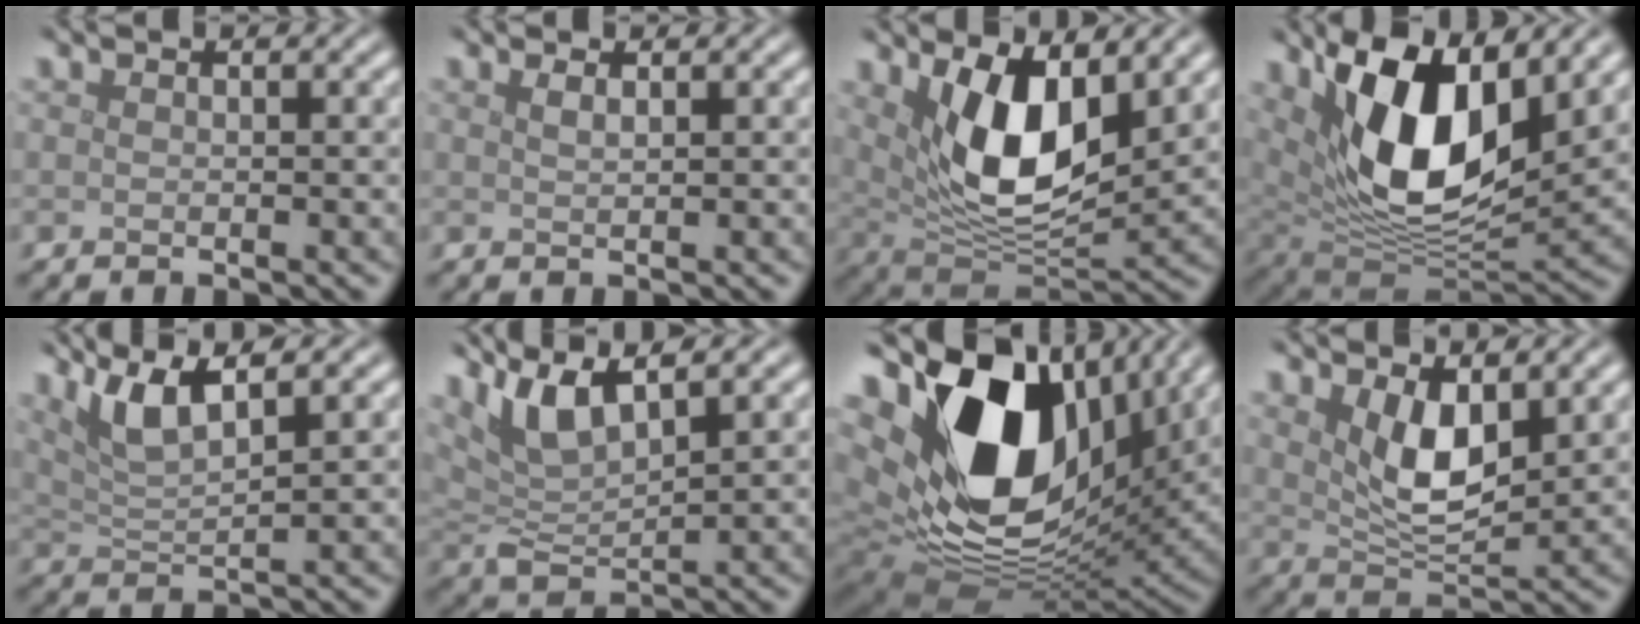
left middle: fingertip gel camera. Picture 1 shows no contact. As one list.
[{"total": 0.9, "force": [0.6, 0.3, 0.6], "torque": [-0.011, -0.001, 0.009]}, {"total": 8.9, "force": [2.8, 4.0, 7.5], "torque": [-0.141, -0.022, 0.053]}, {"total": 12.9, "force": [4.6, 6.1, 10.3], "torque": [-0.181, -0.007, 0.083]}, {"total": 4.6, "force": [2.9, 1.0, 3.4], "torque": [-0.067, 0.005, 0.057]}, {"total": 5.7, "force": [3.6, 1.6, 4.0], "torque": [-0.091, 0.004, 0.072]}, {"total": 17.5, "force": [6.0, 10.9, 12.2], "torque": [-0.260, -0.006, 0.115]}, {"total": 4.9, "force": [1.8, 2.1, 4.0], "torque": [-0.082, -0.015, 0.037]}]